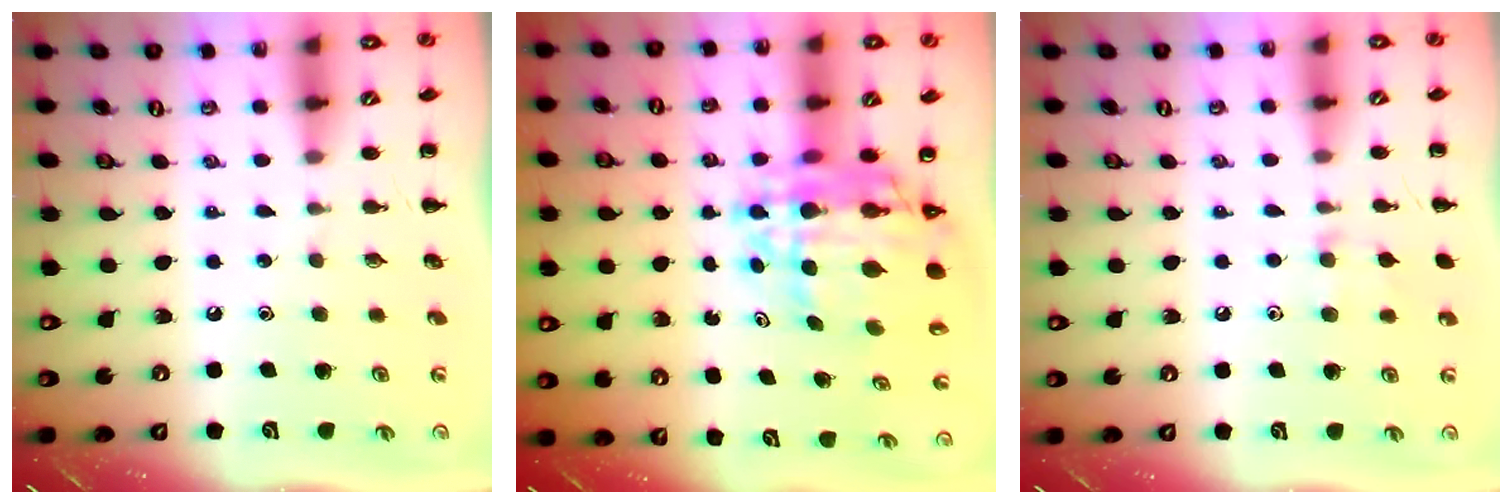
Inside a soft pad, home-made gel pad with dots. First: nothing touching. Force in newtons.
{"total": 12.0, "press": 11.4, "slide": 3.8}
{"total": 7.1, "press": 6.8, "slide": 2.1}